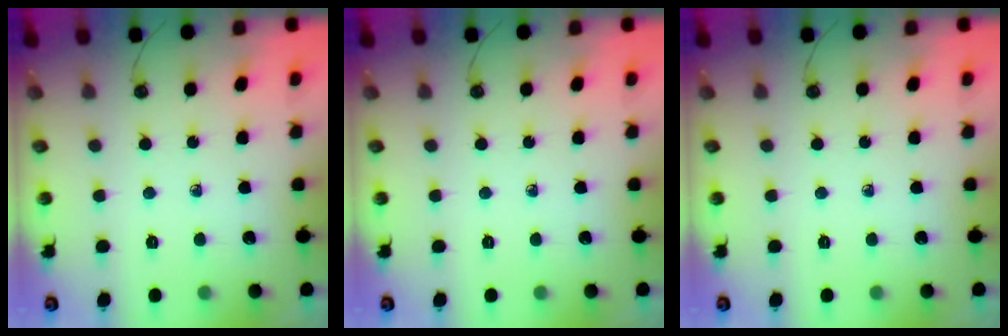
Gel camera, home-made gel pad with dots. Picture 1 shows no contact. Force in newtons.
{"total": 0.0}
{"total": 0.0}